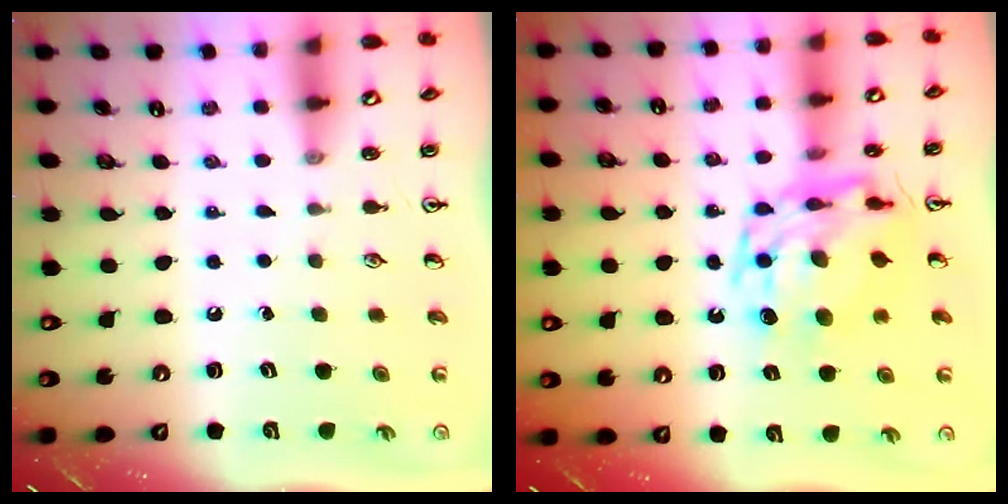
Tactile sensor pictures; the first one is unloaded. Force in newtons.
{"total": 13.7, "press": 13.6, "slide": 1.8}